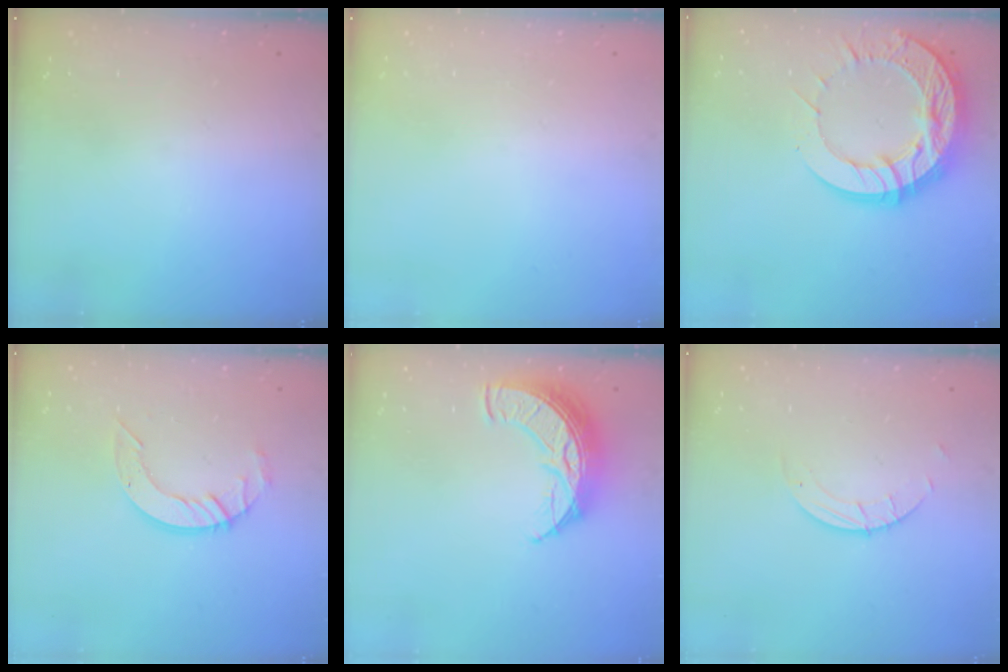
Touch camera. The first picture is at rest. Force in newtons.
{"total": 0.0}
{"total": 20.5, "press": 20.4, "slide": 1.7}
{"total": 8.7, "press": 8.6, "slide": 0.8}
{"total": 13.7, "press": 13.7, "slide": 1.0}
{"total": 1.5, "press": 1.5, "slide": 0.1}